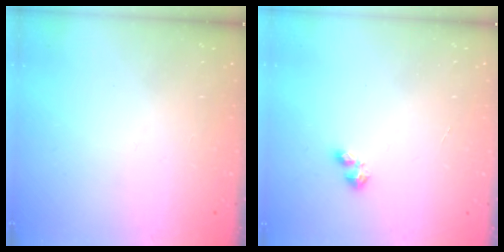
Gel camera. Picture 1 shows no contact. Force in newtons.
{"total": 1.9, "press": 1.9, "slide": 0.4}